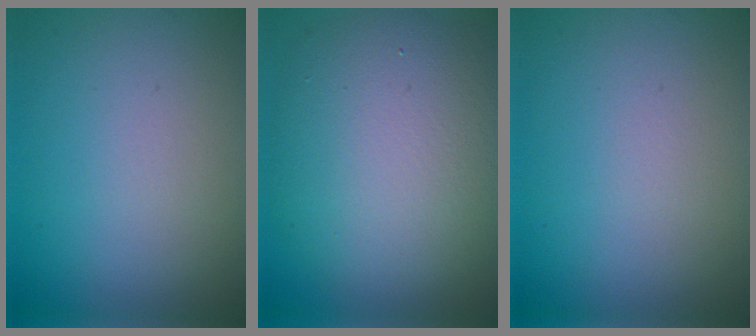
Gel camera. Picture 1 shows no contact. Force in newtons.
{"total": 10.8, "press": 10.8, "slide": 1.0}
{"total": 0.0}